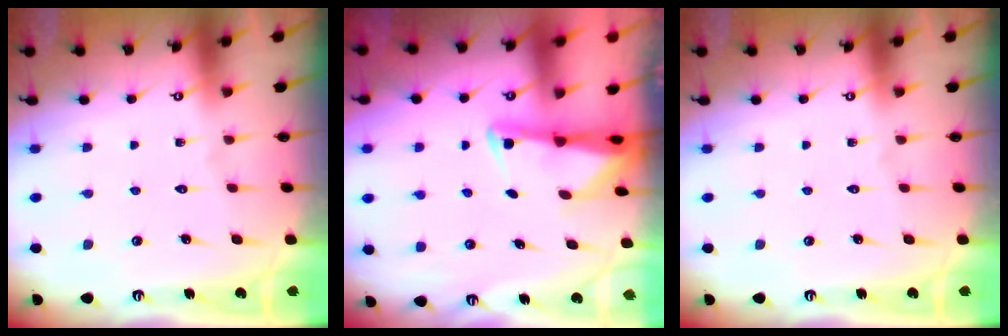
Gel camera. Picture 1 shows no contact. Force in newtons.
{"total": 2.4, "press": 2.3, "slide": 0.4}
{"total": 0.0}